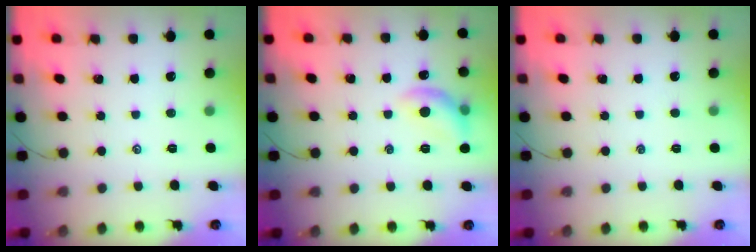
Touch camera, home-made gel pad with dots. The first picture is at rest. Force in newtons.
{"total": 9.5, "press": 9.5, "slide": 0.7}
{"total": 0.0}